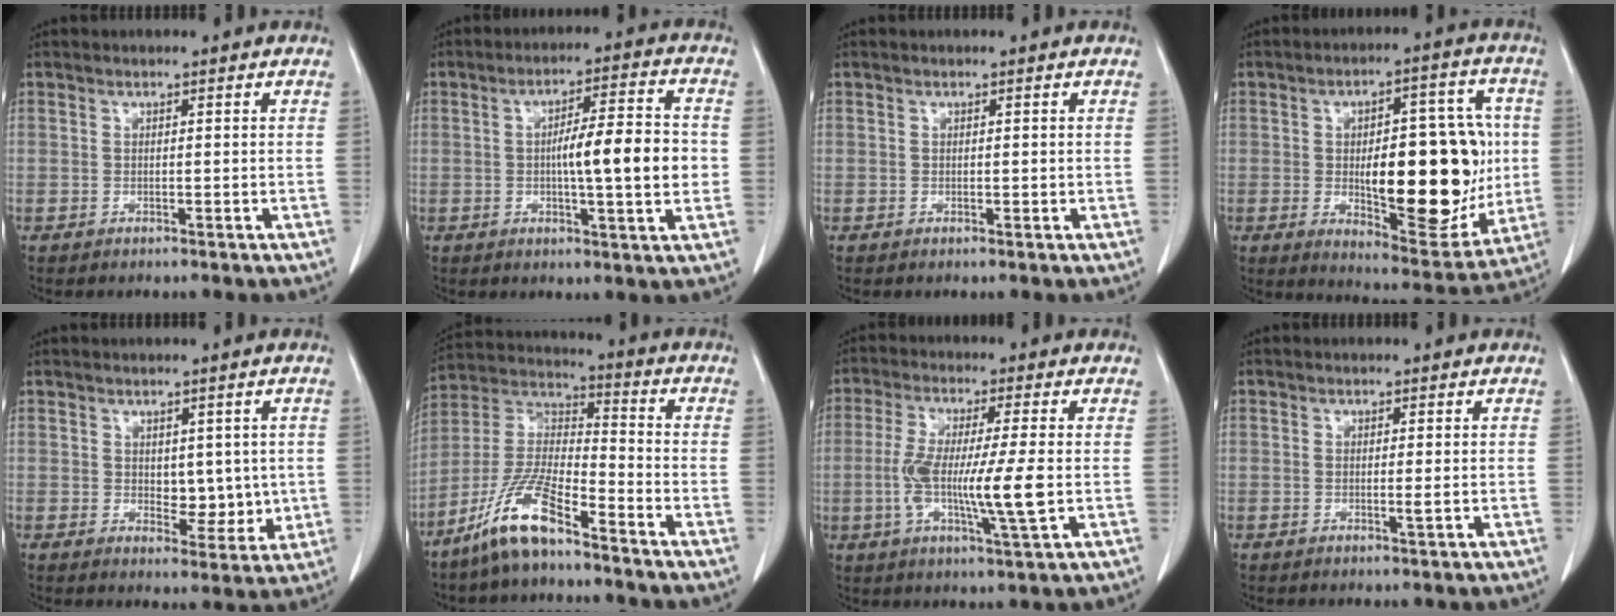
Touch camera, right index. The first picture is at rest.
{"total": 10.5, "force": [-0.2, 1.5, 10.4], "torque": [-0.161, 0.013, -0.005]}
{"total": 0.0}
{"total": 19.7, "force": [-0.8, 7.1, 18.3], "torque": [-0.242, 0.007, 0.005]}
{"total": 4.8, "force": [0.6, 2.9, 3.9], "torque": [-0.040, -0.005, 0.021]}
{"total": 12.0, "force": [-8.3, 2.2, 8.3], "torque": [-0.182, -0.005, -0.165]}
{"total": 10.8, "force": [-1.2, 0.5, 10.8], "torque": [-0.204, -0.012, -0.025]}
{"total": 0.8, "force": [0.1, -0.1, 0.8], "torque": [-0.012, -0.001, 0.003]}